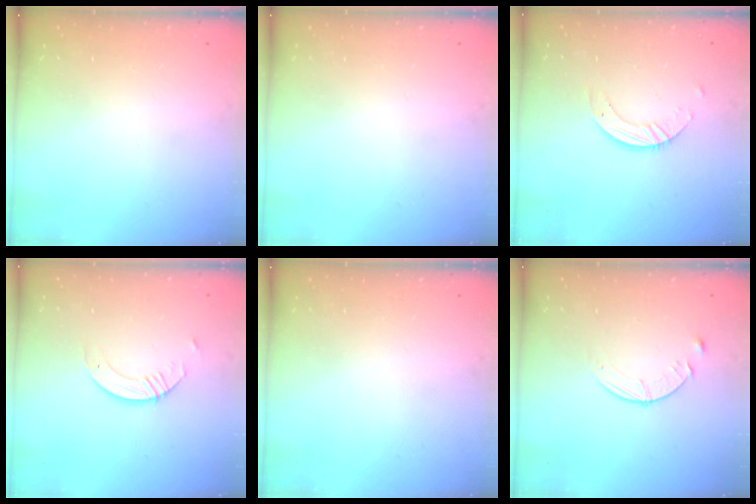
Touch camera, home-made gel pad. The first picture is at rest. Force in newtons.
{"total": 0.0}
{"total": 4.2, "press": 4.2, "slide": 0.3}
{"total": 4.3, "press": 4.2, "slide": 0.3}
{"total": 0.0}
{"total": 5.6, "press": 5.6, "slide": 0.7}